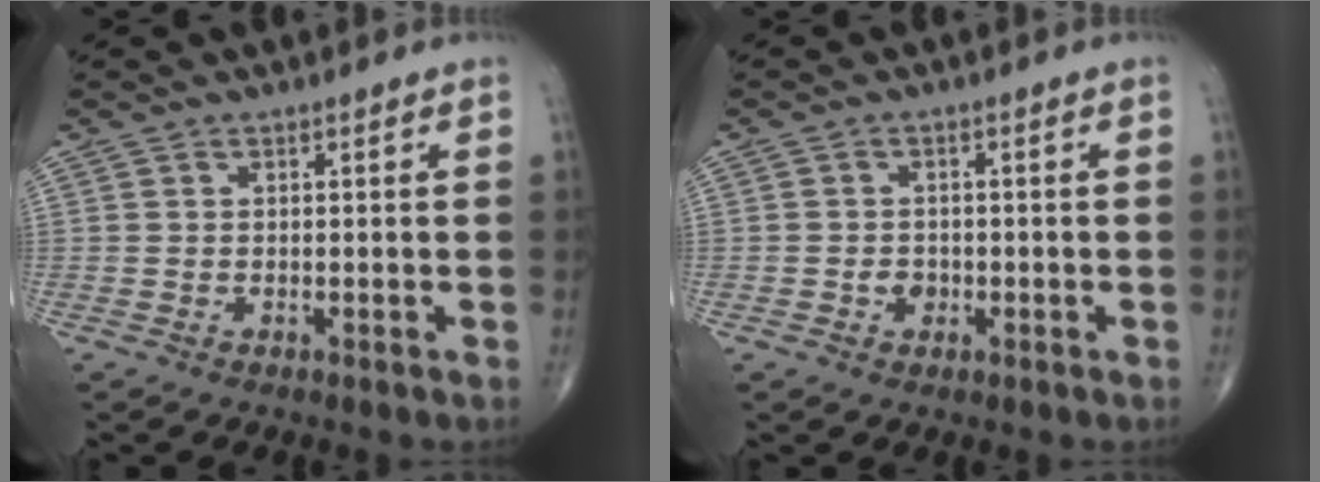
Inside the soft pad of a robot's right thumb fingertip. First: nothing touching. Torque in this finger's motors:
{"motor_torque": [0.52, 0.89, -0.10, -0.01, 0.00]}